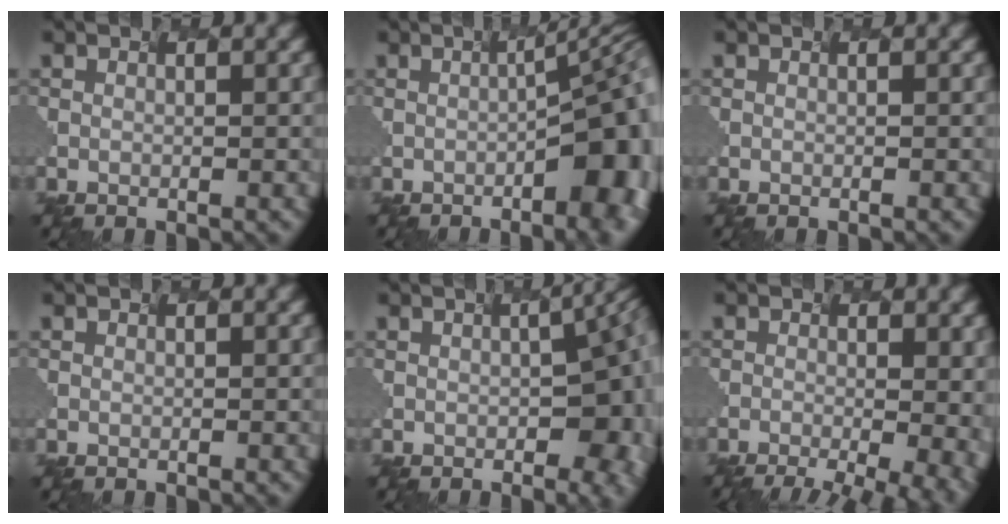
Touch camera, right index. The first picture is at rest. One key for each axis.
{"total": 11.6, "fx": -1.8, "fy": 4.3, "fz": 10.6, "tx": -0.073, "ty": 0.002, "tz": -0.022}
{"total": 0.0}
{"total": 0.0}
{"total": 9.9, "fx": -0.9, "fy": 4.7, "fz": 8.6, "tx": -0.054, "ty": 0.010, "tz": -0.003}
{"total": 9.9, "fx": -3.4, "fy": 4.3, "fz": 8.3, "tx": -0.050, "ty": -0.004, "tz": -0.023}